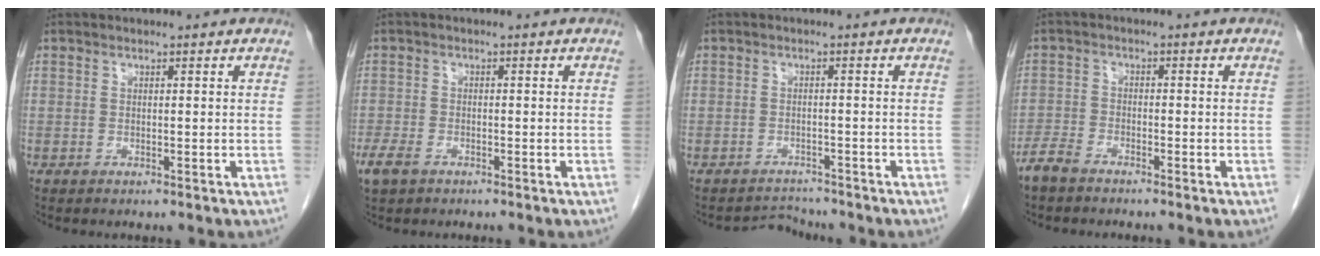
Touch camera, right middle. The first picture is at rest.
{"total": 3.6, "force": [-2.3, 1.9, 2.0], "torque": [-0.046, -0.004, -0.039]}
{"total": 2.6, "force": [-2.3, 0.2, -1.2], "torque": [0.020, -0.006, -0.036]}
{"total": 3.2, "force": [-2.8, 0.9, 1.2], "torque": [-0.028, -0.002, -0.054]}